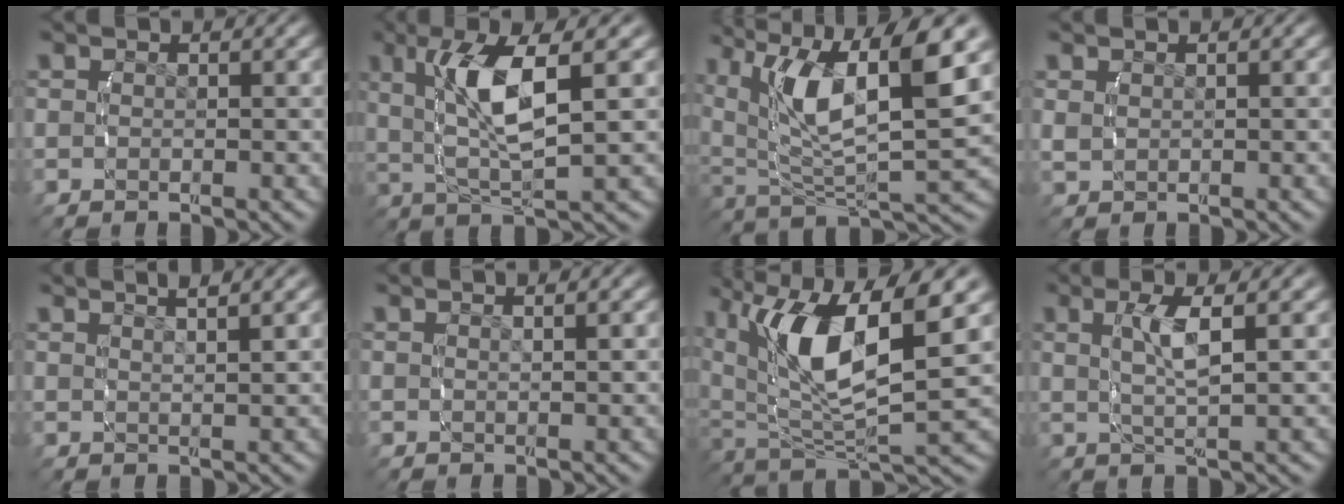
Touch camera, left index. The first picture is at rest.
{"total": 6.5, "force": [1.5, 1.8, 6.0], "torque": [-0.126, -0.001, 0.033]}
{"total": 10.7, "force": [2.8, 4.9, 9.1], "torque": [-0.167, -0.007, 0.054]}
{"total": 0.8, "force": [0.5, 0.5, 0.4], "torque": [-0.017, -0.004, 0.018]}
{"total": 3.5, "force": [2.7, -0.1, 2.1], "torque": [-0.030, 0.005, 0.047]}
{"total": 1.1, "force": [0.7, -0.7, 0.4], "torque": [-0.005, 0.002, 0.017]}
{"total": 10.6, "force": [2.4, 5.0, 9.0], "torque": [-0.182, -0.017, 0.052]}
{"total": 3.6, "force": [1.1, 0.1, 3.4], "torque": [-0.070, 0.002, 0.026]}